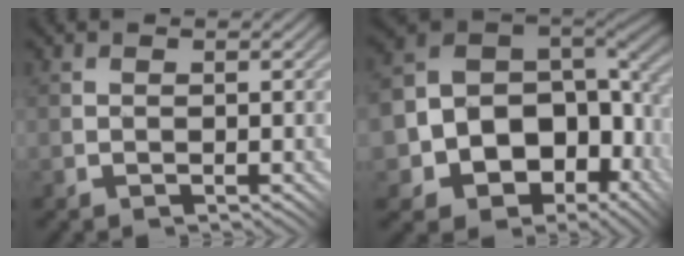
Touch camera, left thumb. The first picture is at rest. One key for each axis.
{"total": 16.1, "fx": -3.0, "fy": 12.3, "fz": 10.0, "tx": -0.204, "ty": -0.032, "tz": -0.024}